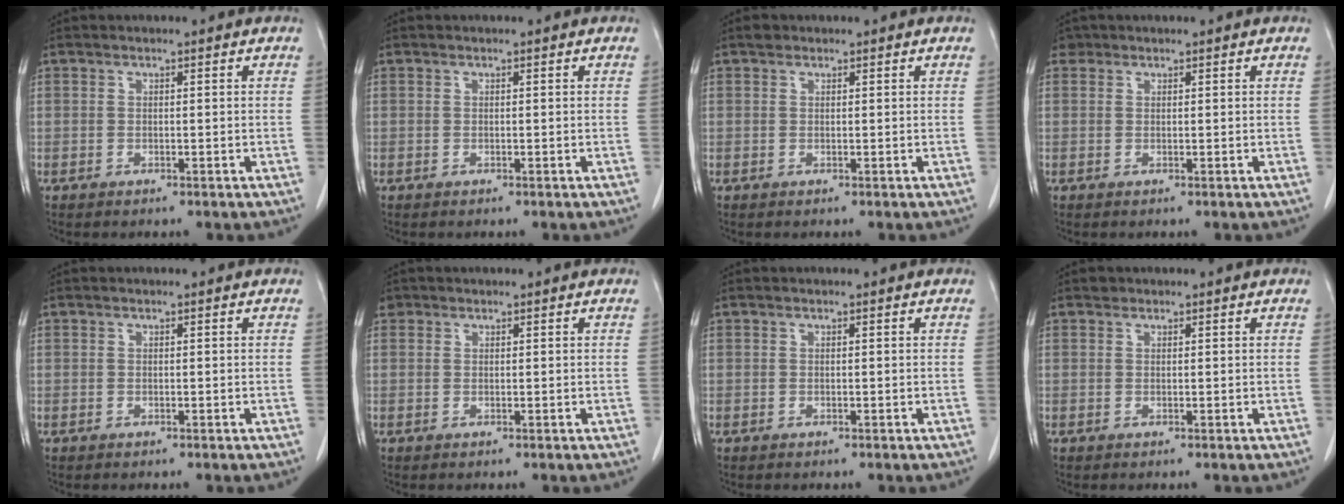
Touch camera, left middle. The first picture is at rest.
{"total": 0.0}
{"total": 0.8, "force": [0.6, 0.6, 0.2], "torque": [-0.003, 0.007, 0.007]}
{"total": 1.0, "force": [0.7, 0.8, 0.0], "torque": [0.005, 0.008, 0.009]}
{"total": 0.0}
{"total": 0.9, "force": [0.5, 0.7, 0.1], "torque": [0.005, 0.007, 0.007]}
{"total": 0.0}
{"total": 0.6, "force": [0.4, 0.4, 0.0], "torque": [-0.002, 0.001, 0.005]}